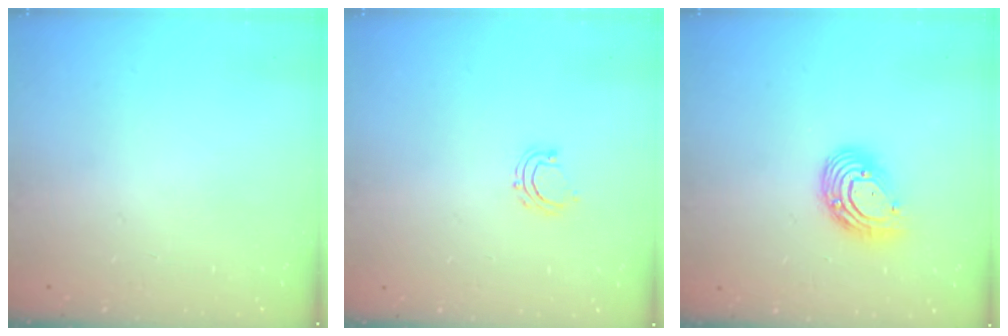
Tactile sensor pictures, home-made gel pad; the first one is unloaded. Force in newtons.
{"total": 5.1, "press": 5.1, "slide": 0.7}
{"total": 11.1, "press": 11.0, "slide": 1.1}